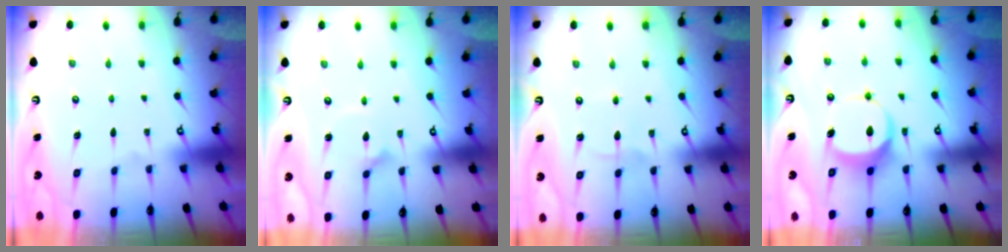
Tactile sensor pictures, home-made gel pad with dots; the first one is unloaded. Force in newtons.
{"total": 3.3, "press": 3.3, "slide": 0.4}
{"total": 3.3, "press": 3.3, "slide": 0.2}
{"total": 7.2, "press": 7.2, "slide": 0.5}